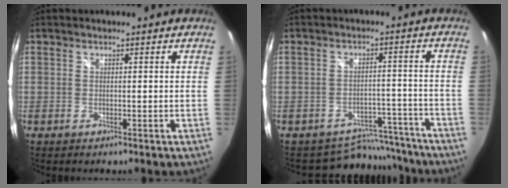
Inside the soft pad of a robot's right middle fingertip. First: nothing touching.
{"total": 11.0, "force": [-10.0, 4.6, 0.9], "torque": [-0.017, 0.034, -0.123]}